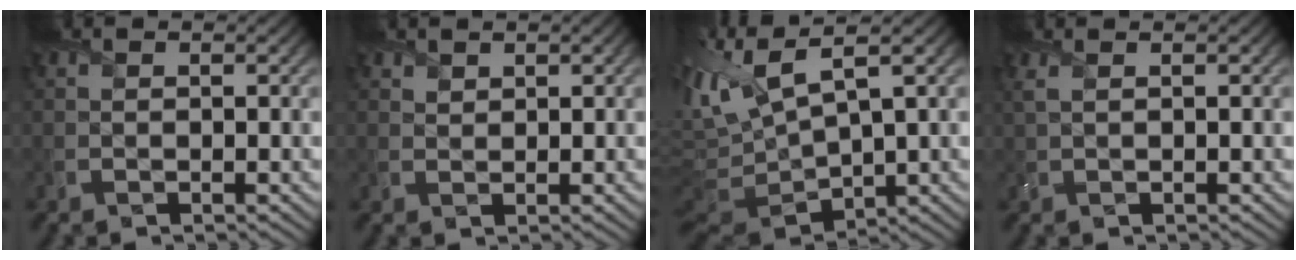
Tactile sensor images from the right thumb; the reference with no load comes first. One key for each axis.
{"total": 1.2, "fx": 1.0, "fy": 0.6, "fz": 0.2, "tx": -0.007, "ty": -0.001, "tz": 0.024}
{"total": 11.9, "fx": 3.3, "fy": 4.7, "fz": 10.4, "tx": -0.273, "ty": 0.002, "tz": 0.071}
{"total": 1.2, "fx": 0.7, "fy": 0.3, "fz": 0.9, "tx": -0.027, "ty": 0.004, "tz": 0.016}